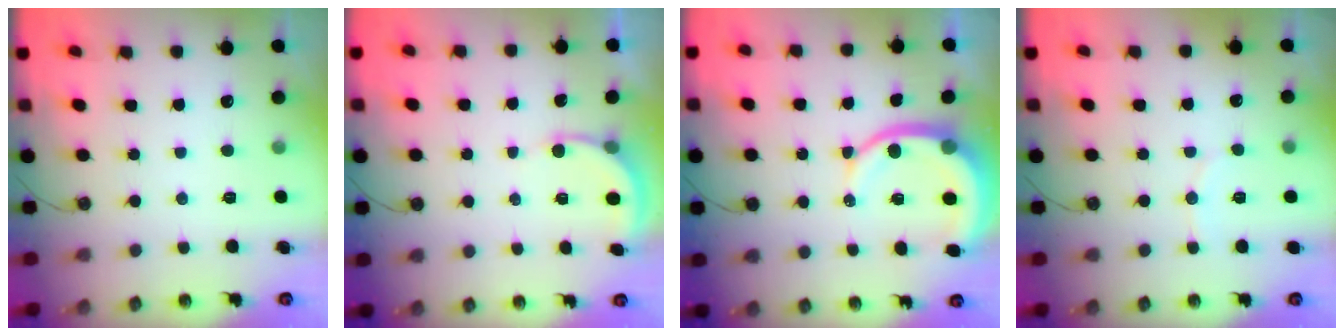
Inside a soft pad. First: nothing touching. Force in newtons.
{"total": 3.1, "press": 3.1, "slide": 0.3}
{"total": 10.0, "press": 9.9, "slide": 1.2}
{"total": 5.5, "press": 5.4, "slide": 1.0}